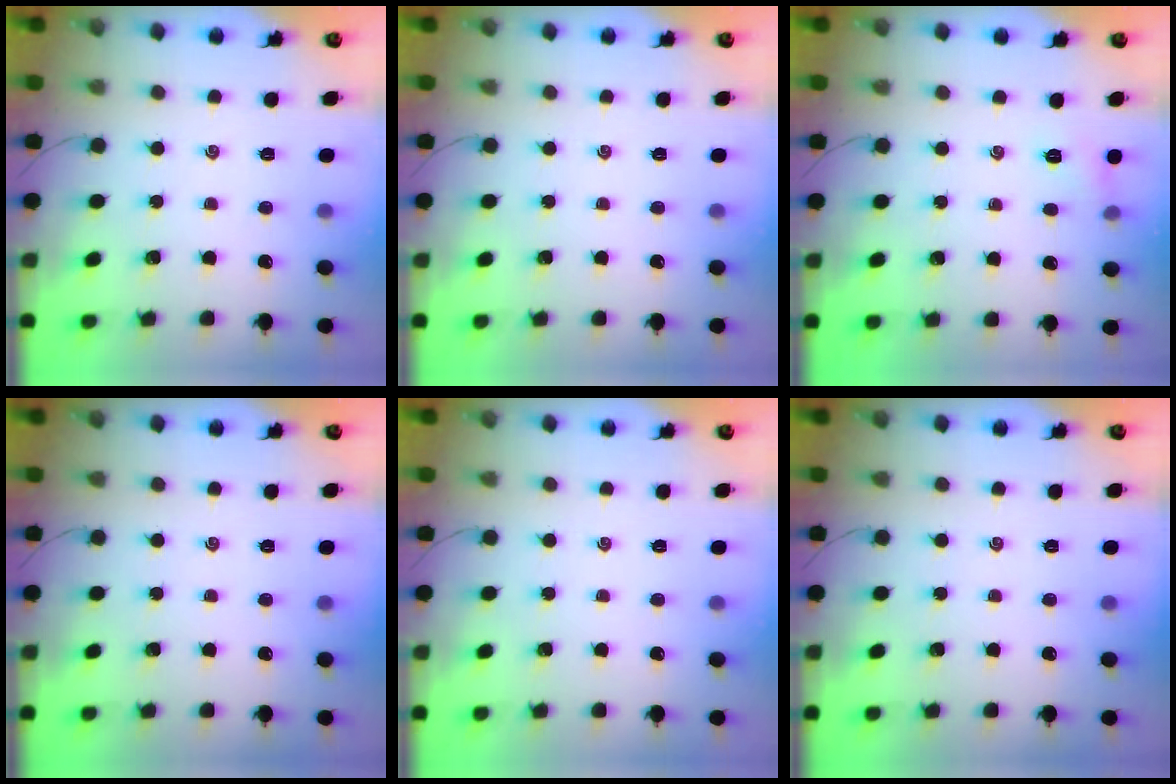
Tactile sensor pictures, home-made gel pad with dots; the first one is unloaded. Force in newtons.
{"total": 0.0}
{"total": 5.6, "press": 5.4, "slide": 1.6}
{"total": 0.0}
{"total": 0.0}
{"total": 0.0}